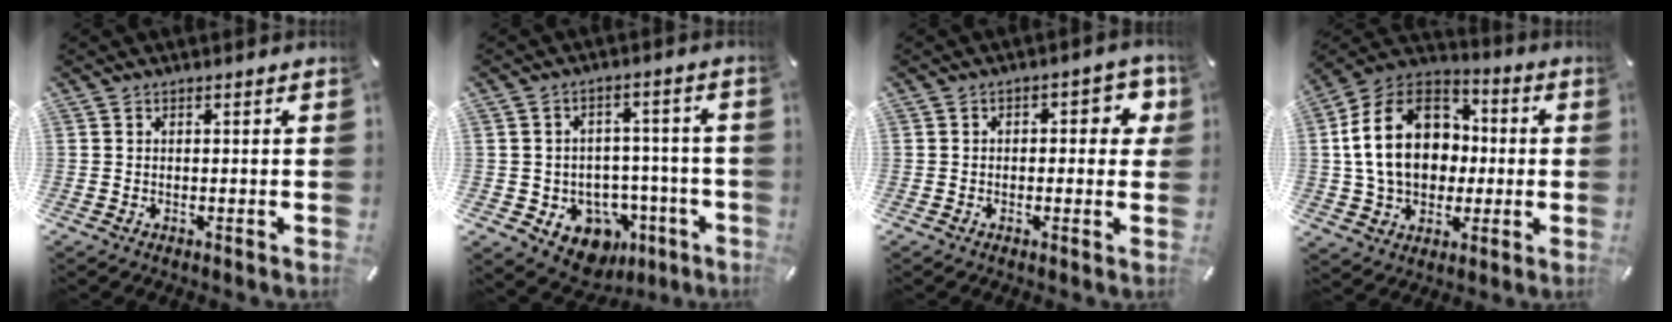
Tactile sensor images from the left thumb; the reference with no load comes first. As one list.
[{"total": 9.2, "force": [-3.8, 7.8, 2.9], "torque": [-0.026, 0.017, -0.052]}, {"total": 5.3, "force": [0.4, 3.1, 4.3], "torque": [-0.050, 0.006, -0.003]}, {"total": 20.4, "force": [0.8, 16.1, 12.5], "torque": [-0.261, 0.017, 0.016]}]